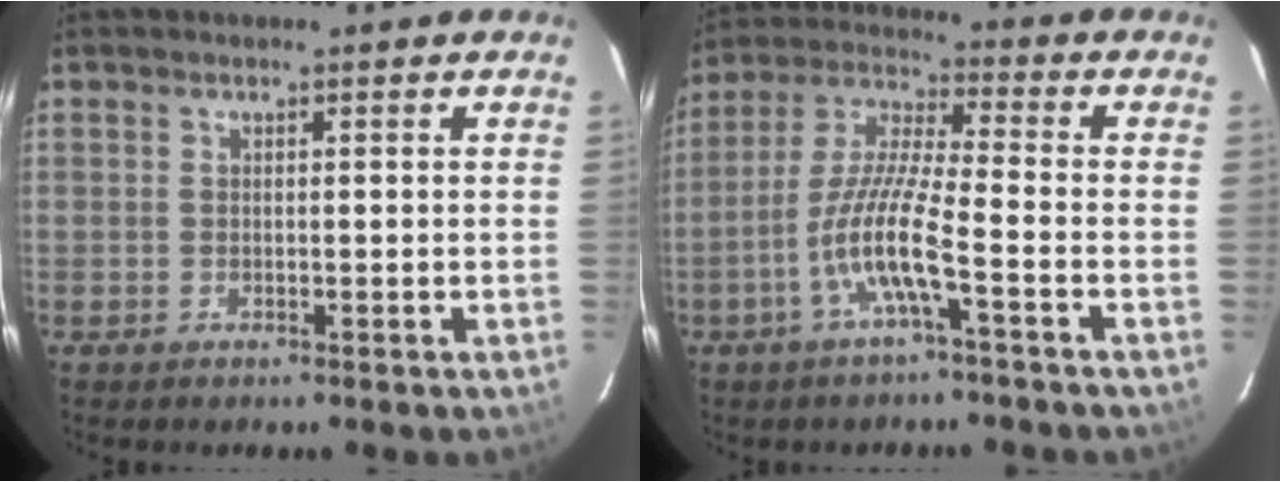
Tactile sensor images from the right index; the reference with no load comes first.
{"total": 10.0, "force": [-4.4, 0.3, 9.0], "torque": [-0.196, 0.004, -0.088]}